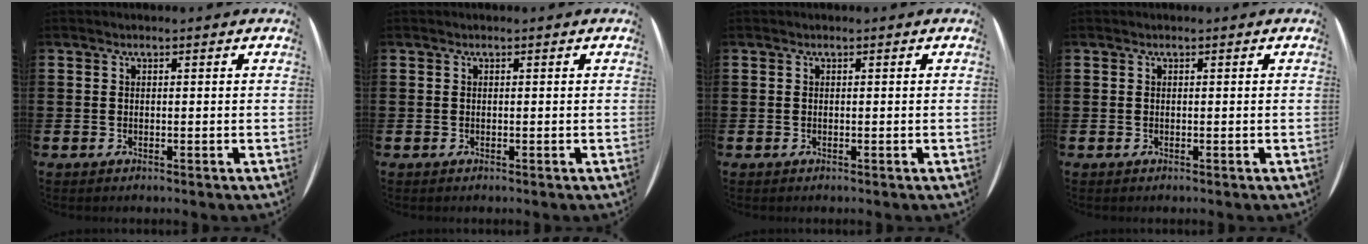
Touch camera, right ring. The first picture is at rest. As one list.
[{"total": 0.0}, {"total": 0.0}, {"total": 0.0}]